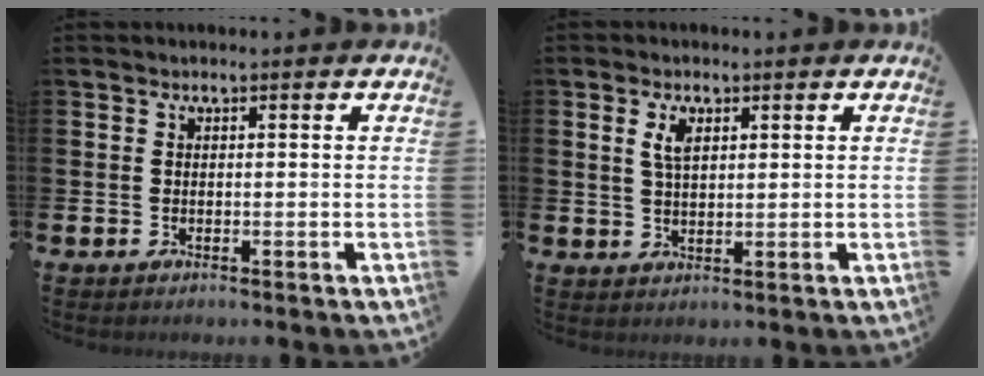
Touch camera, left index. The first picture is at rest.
{"total": 3.0, "force": [1.7, 1.4, 1.9], "torque": [-0.019, -0.005, 0.026]}